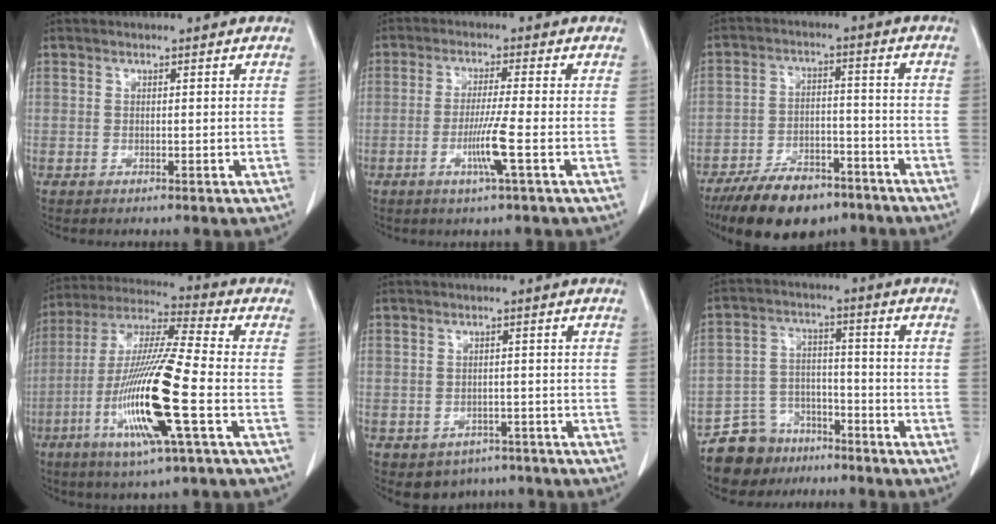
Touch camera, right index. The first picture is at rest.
{"total": 5.6, "force": [-1.9, -1.0, 5.2], "torque": [-0.097, -0.014, -0.039]}
{"total": 13.1, "force": [-10.0, 5.5, 6.4], "torque": [-0.105, -0.002, -0.166]}
{"total": 17.4, "force": [-5.3, 0.4, 16.5], "torque": [-0.337, -0.018, -0.105]}
{"total": 4.8, "force": [-3.2, 3.6, 0.6], "torque": [-0.001, 0.011, -0.039]}
{"total": 8.4, "force": [-6.5, 5.2, 0.6], "torque": [-0.018, 0.022, -0.115]}